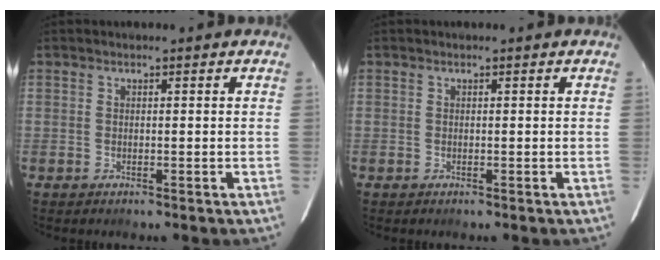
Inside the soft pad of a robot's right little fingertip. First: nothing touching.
{"total": 0.0}